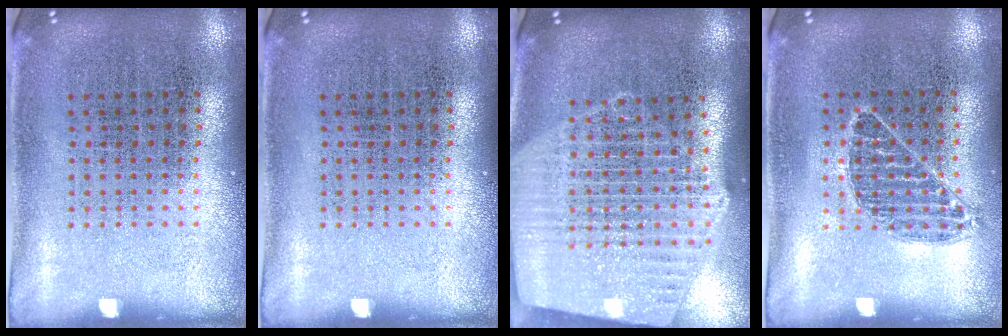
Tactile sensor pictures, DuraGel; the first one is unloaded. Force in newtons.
{"total": 0.0}
{"total": 2.7, "press": 2.3, "slide": 1.5}
{"total": 0.7, "press": 0.7, "slide": 0.3}